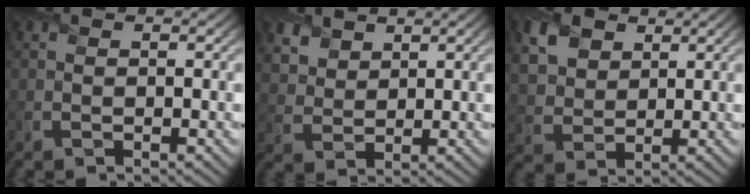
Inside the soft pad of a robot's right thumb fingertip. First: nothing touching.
{"total": 4.2, "force": [3.0, 2.5, 1.5], "torque": [-0.054, -0.009, 0.076]}
{"total": 6.3, "force": [3.2, 4.1, 3.4], "torque": [-0.095, 0.005, 0.066]}